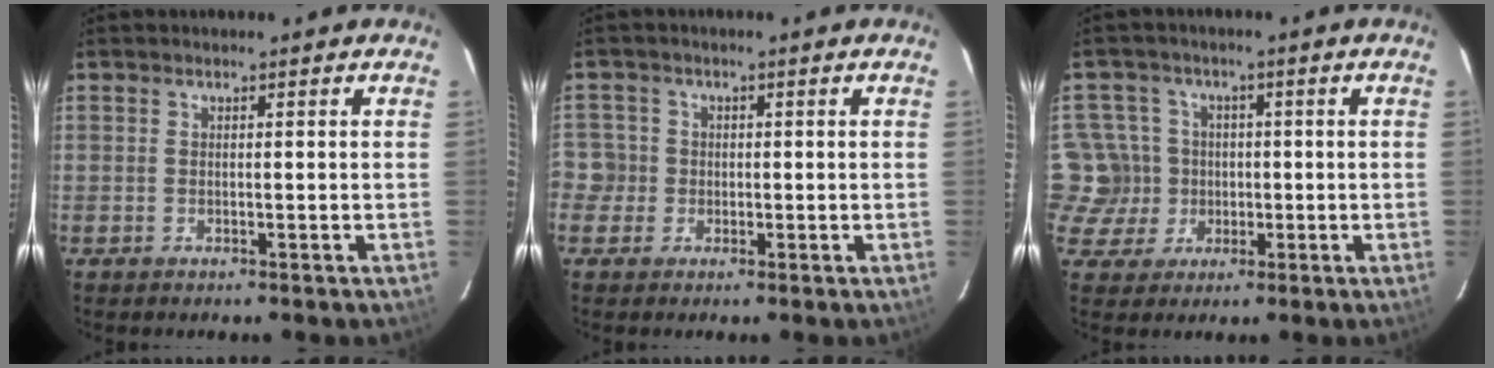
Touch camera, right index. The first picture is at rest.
{"total": 4.1, "force": [-1.2, 3.9, 0.5], "torque": [-0.004, 0.020, -0.024]}
{"total": 6.8, "force": [-0.7, 6.8, 0.3], "torque": [-0.023, 0.017, -0.016]}